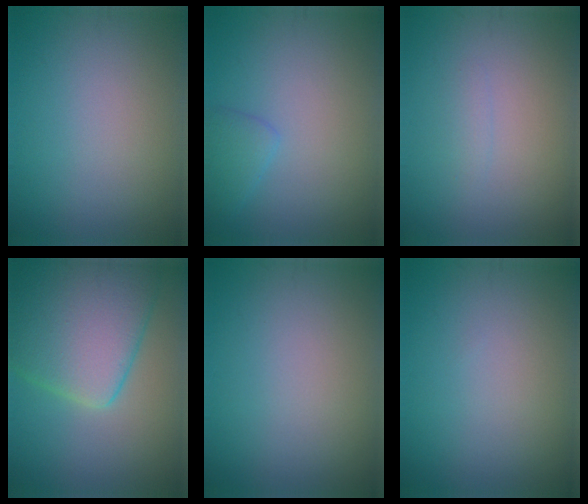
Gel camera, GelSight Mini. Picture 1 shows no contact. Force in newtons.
{"total": 1.6, "press": 1.6, "slide": 0.1}
{"total": 0.7, "press": 0.7, "slide": 0.1}
{"total": 9.6, "press": 9.6, "slide": 0.6}
{"total": 0.0}
{"total": 0.0}